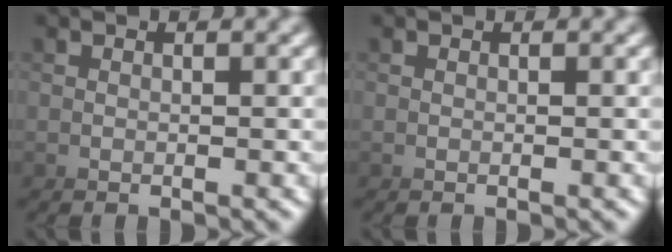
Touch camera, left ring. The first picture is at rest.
{"total": 0.0}